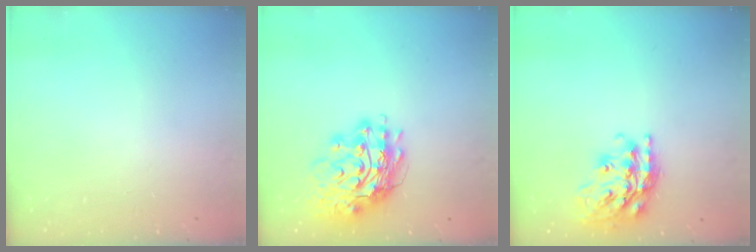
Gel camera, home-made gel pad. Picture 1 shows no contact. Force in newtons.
{"total": 16.2, "press": 16.1, "slide": 2.1}
{"total": 21.4, "press": 21.4, "slide": 1.6}